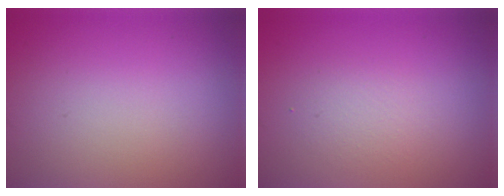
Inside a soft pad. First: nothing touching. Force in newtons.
{"total": 1.6, "press": 1.6, "slide": 0.2}